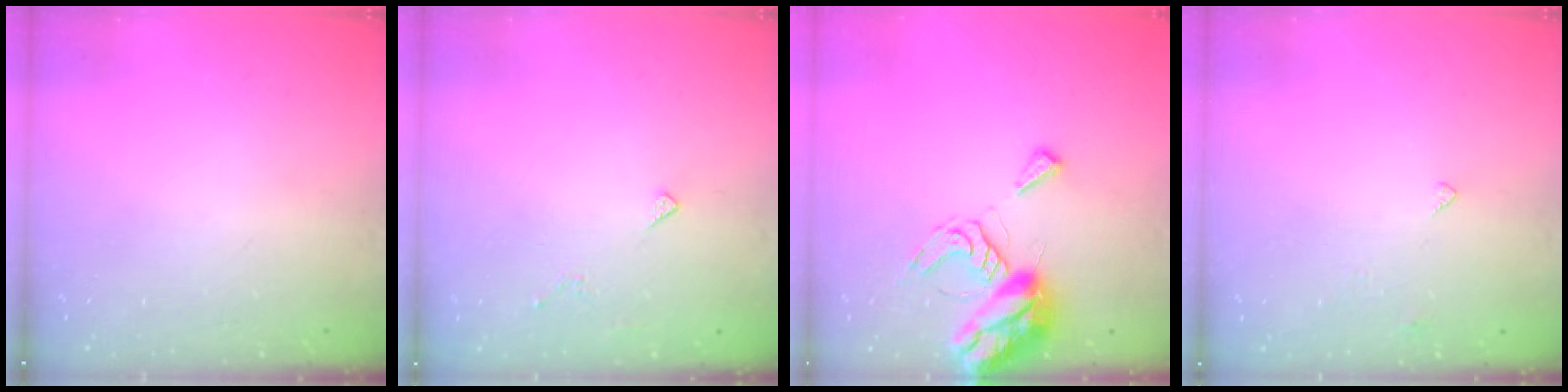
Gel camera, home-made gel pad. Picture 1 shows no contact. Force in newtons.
{"total": 3.4, "press": 3.4, "slide": 0.6}
{"total": 10.0, "press": 10.0, "slide": 1.1}
{"total": 2.4, "press": 2.4, "slide": 0.4}